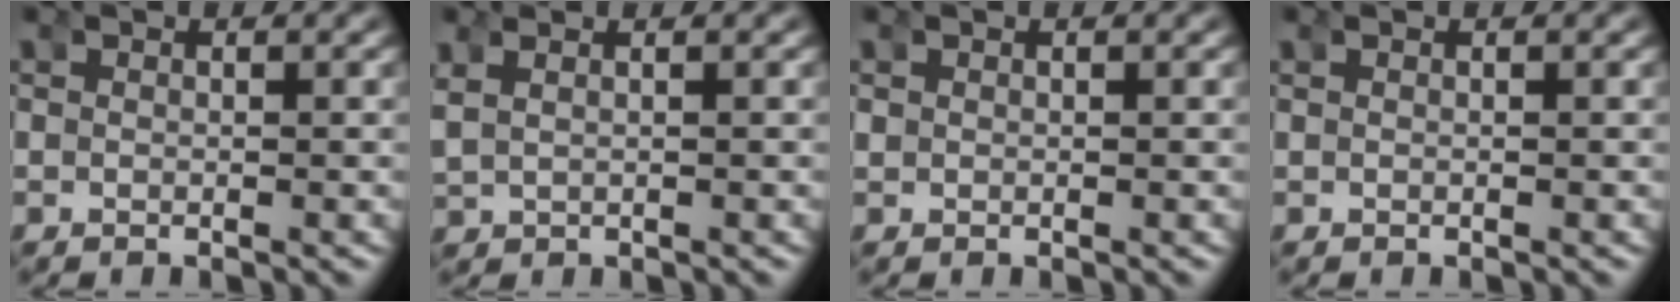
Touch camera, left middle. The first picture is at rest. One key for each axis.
{"total": 2.5, "fx": 0.8, "fy": 1.8, "fz": 1.5, "tx": -0.039, "ty": 0.005, "tz": 0.017}
{"total": 0.6, "fx": 0.1, "fy": 0.6, "fz": 0.1, "tx": -0.007, "ty": 0.000, "tz": 0.004}
{"total": 0.0}